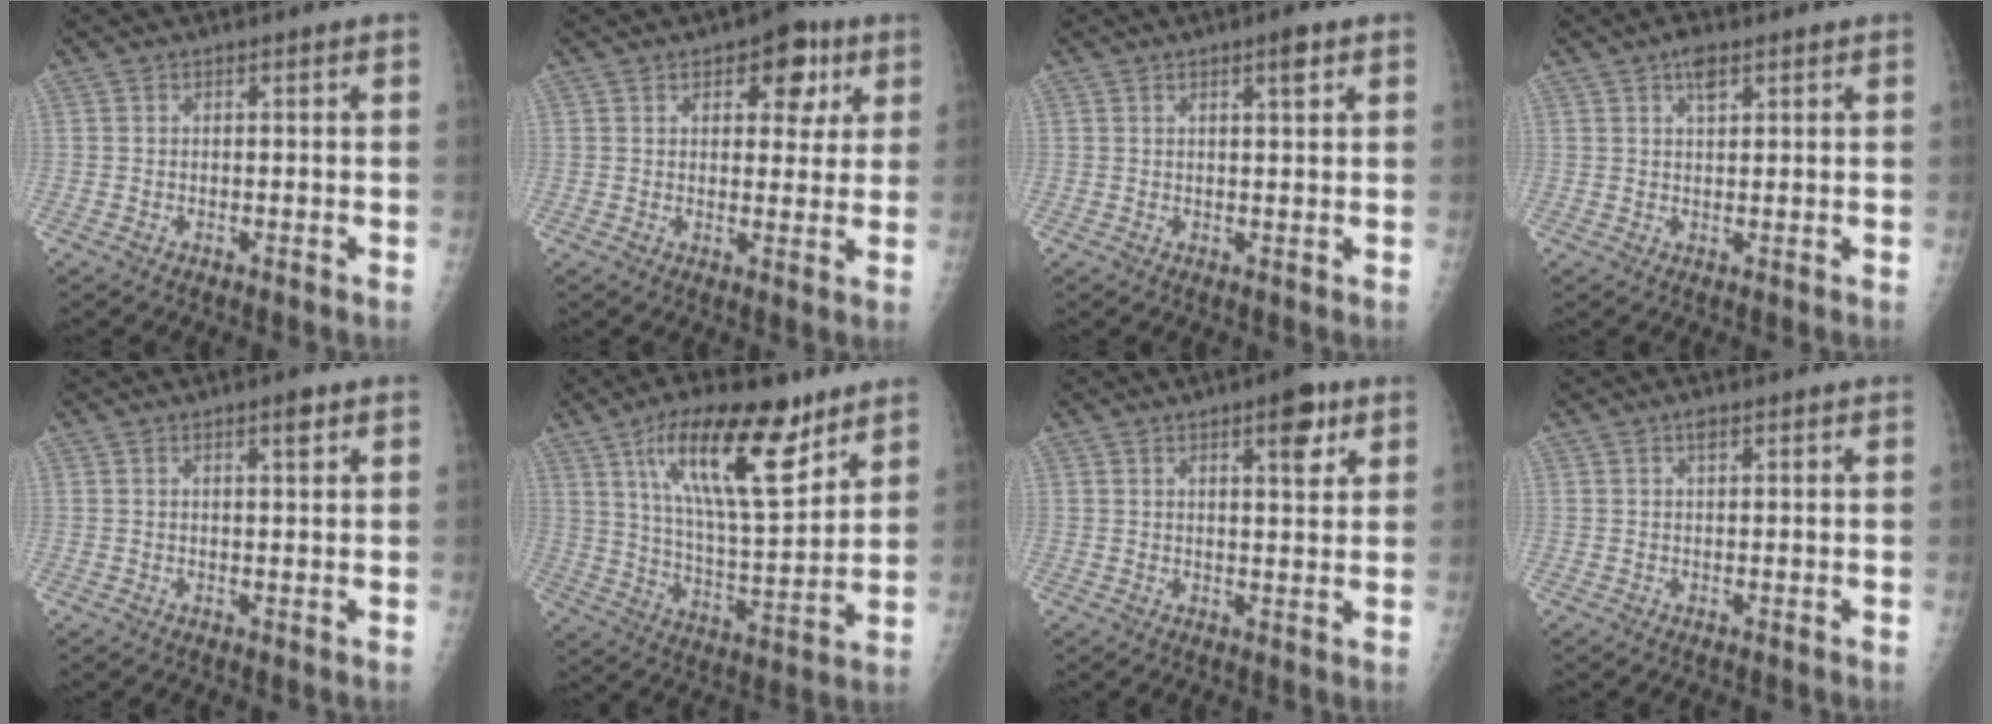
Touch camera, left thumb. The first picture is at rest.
{"total": 8.3, "force": [3.9, 4.9, 5.4], "torque": [-0.025, -0.009, 0.043]}
{"total": 2.7, "force": [1.5, 0.5, 2.2], "torque": [-0.028, -0.007, 0.022]}
{"total": 3.2, "force": [1.8, 1.4, 2.2], "torque": [-0.030, -0.003, 0.030]}
{"total": 2.3, "force": [1.4, 0.6, 1.7], "torque": [-0.020, -0.006, 0.019]}
{"total": 20.0, "force": [11.3, 6.9, 15.0], "torque": [-0.220, -0.054, 0.198]}
{"total": 6.2, "force": [3.3, 2.0, 4.8], "torque": [-0.052, -0.015, 0.042]}
{"total": 0.6, "force": [0.3, 0.3, 0.4], "torque": [-0.005, 0.000, 0.004]}